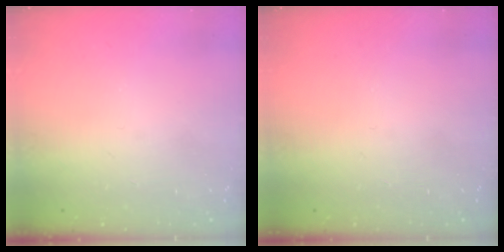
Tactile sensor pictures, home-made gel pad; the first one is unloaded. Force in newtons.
{"total": 0.0}